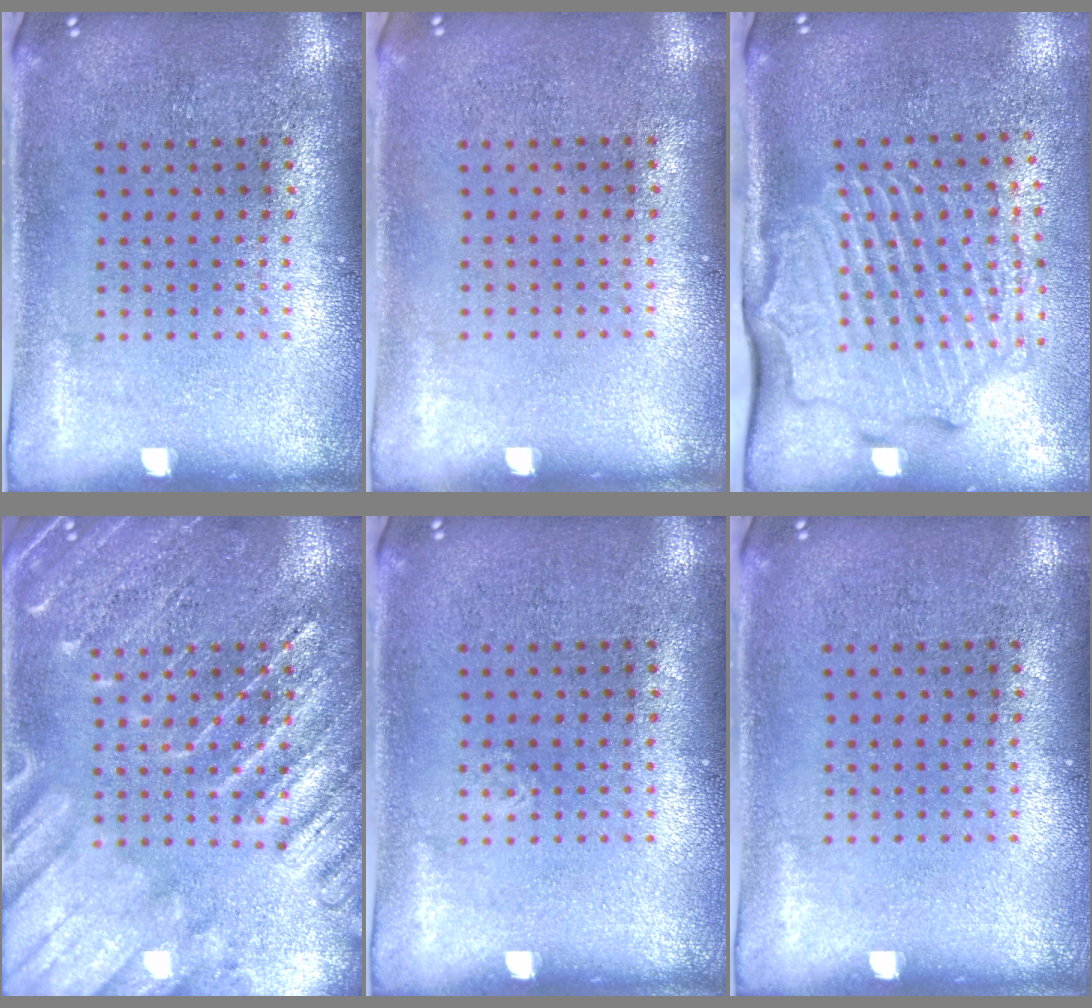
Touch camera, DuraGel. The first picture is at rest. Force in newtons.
{"total": 0.0}
{"total": 2.7, "press": 2.2, "slide": 1.7}
{"total": 4.7, "press": 4.7, "slide": 0.6}
{"total": 0.0}
{"total": 0.0}